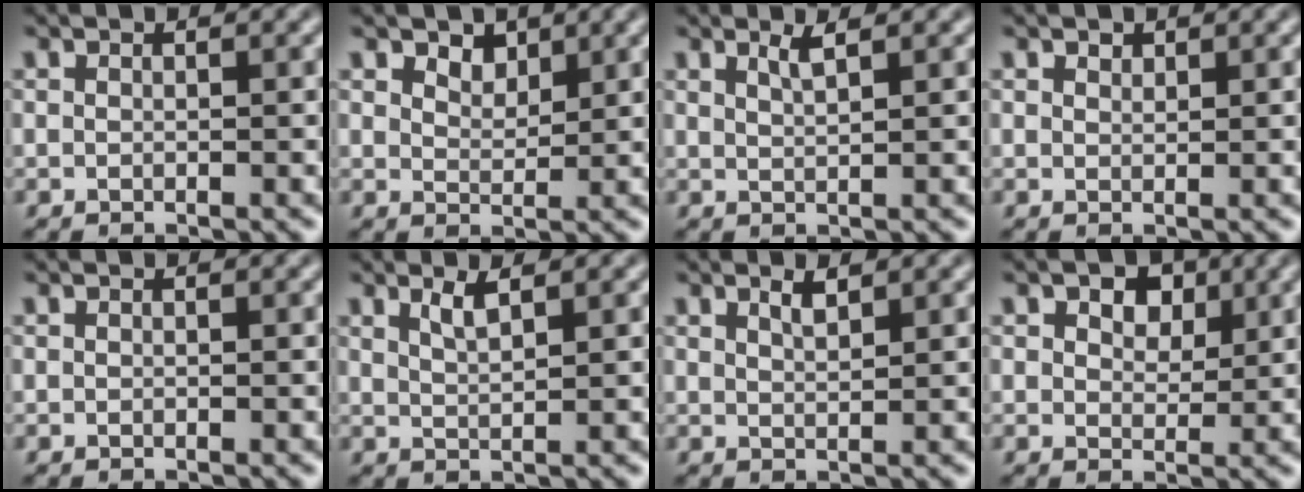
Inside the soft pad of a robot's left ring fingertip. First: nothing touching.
{"total": 1.9, "force": [1.4, 1.0, 0.7], "torque": [-0.013, -0.005, 0.022]}
{"total": 1.5, "force": [1.0, 0.4, 1.1], "torque": [-0.012, 0.001, 0.015]}
{"total": 0.8, "force": [0.7, 0.3, 0.1], "torque": [-0.002, -0.001, 0.014]}
{"total": 0.0}
{"total": 1.8, "force": [1.2, 0.5, 1.3], "torque": [-0.021, 0.000, 0.021]}
{"total": 1.4, "force": [1.1, 0.3, 0.9], "torque": [-0.014, 0.002, 0.018]}
{"total": 3.7, "force": [1.9, 2.4, 2.2], "torque": [-0.029, 0.005, 0.016]}